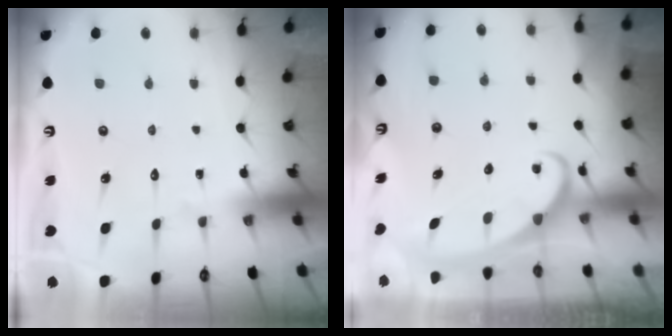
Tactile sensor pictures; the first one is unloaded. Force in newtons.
{"total": 2.3, "press": 2.2, "slide": 0.3}